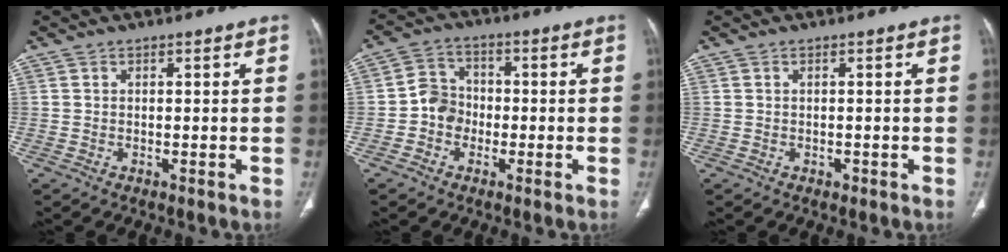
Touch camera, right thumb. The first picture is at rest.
{"total": 5.8, "force": [-1.5, 5.2, 2.2], "torque": [-0.013, 0.019, -0.040]}
{"total": 0.7, "force": [-0.3, 0.6, 0.4], "torque": [-0.004, 0.001, -0.003]}